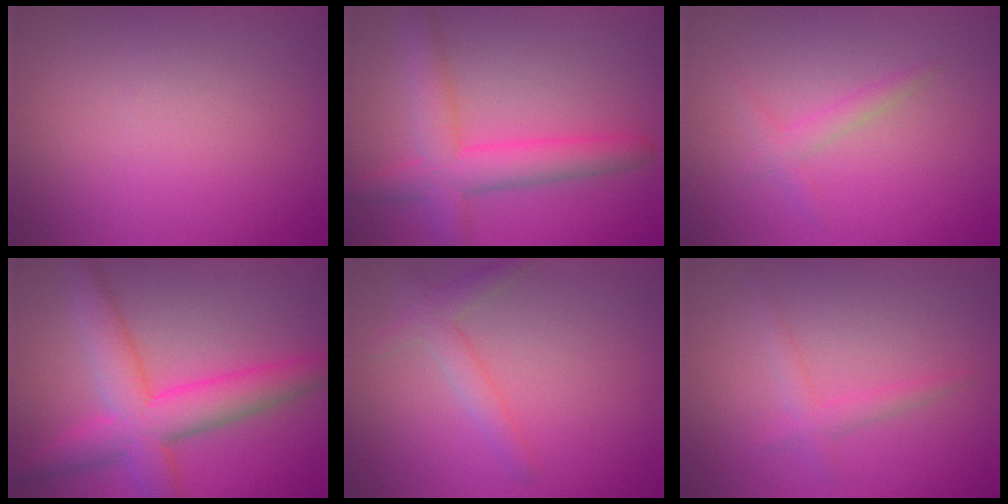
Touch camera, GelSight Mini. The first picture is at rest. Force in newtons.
{"total": 4.9, "press": 4.9, "slide": 0.3}
{"total": 1.3, "press": 1.3, "slide": 0.1}
{"total": 6.5, "press": 6.5, "slide": 0.1}
{"total": 2.0, "press": 2.0, "slide": 0.1}
{"total": 1.4, "press": 1.4, "slide": 0.0}